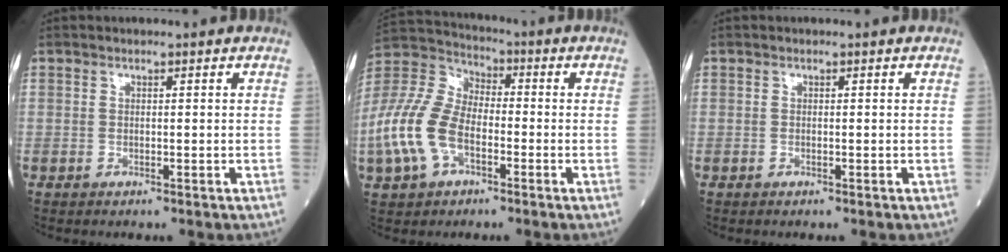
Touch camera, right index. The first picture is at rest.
{"total": 12.9, "force": [-4.0, 7.5, 9.8], "torque": [-0.244, 0.016, -0.081]}
{"total": 0.0}